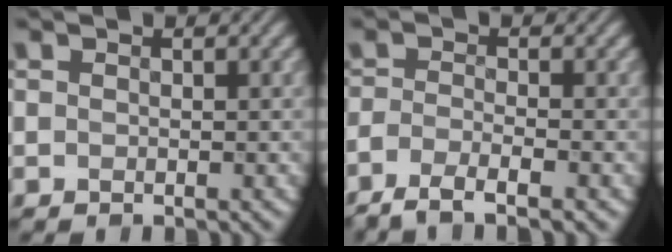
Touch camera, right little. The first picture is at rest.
{"total": 3.8, "force": [-2.8, 0.6, 2.5], "torque": [-0.046, -0.005, -0.055]}